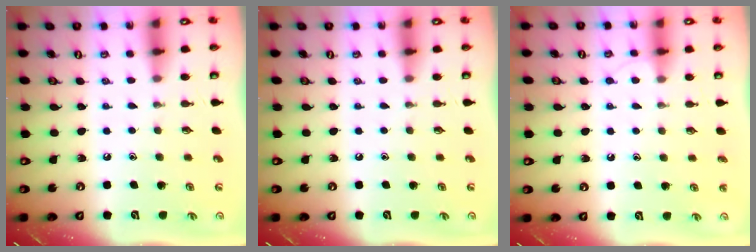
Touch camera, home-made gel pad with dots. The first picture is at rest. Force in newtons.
{"total": 0.0}
{"total": 5.5, "press": 5.5, "slide": 0.7}